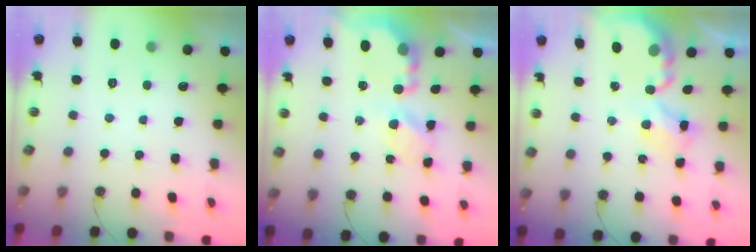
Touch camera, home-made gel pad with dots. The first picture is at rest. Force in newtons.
{"total": 6.8, "press": 6.7, "slide": 0.5}
{"total": 4.3, "press": 4.3, "slide": 0.0}